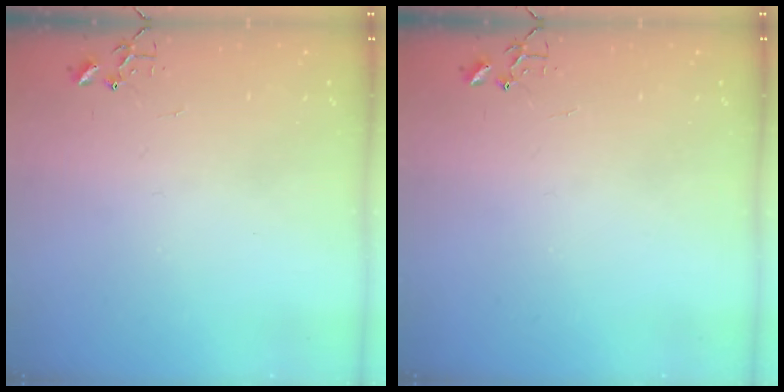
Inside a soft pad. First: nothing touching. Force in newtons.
{"total": 0.0}